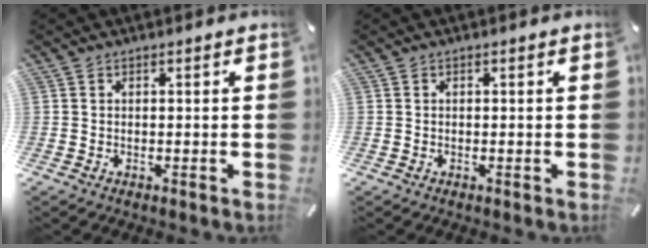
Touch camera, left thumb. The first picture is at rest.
{"total": 0.0}